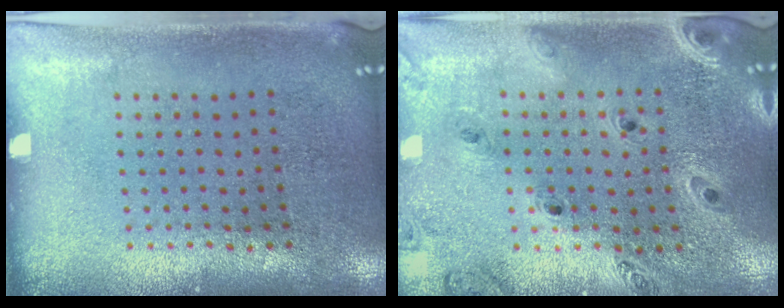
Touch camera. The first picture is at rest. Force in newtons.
{"total": 1.3, "press": 1.3, "slide": 0.2}